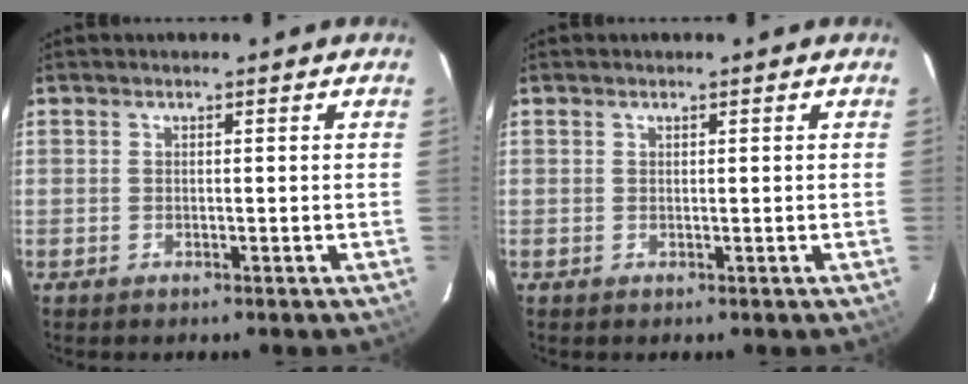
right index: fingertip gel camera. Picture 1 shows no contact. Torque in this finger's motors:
{"motor_torque": [0.09, 0.03, 0.07, 0.01]}